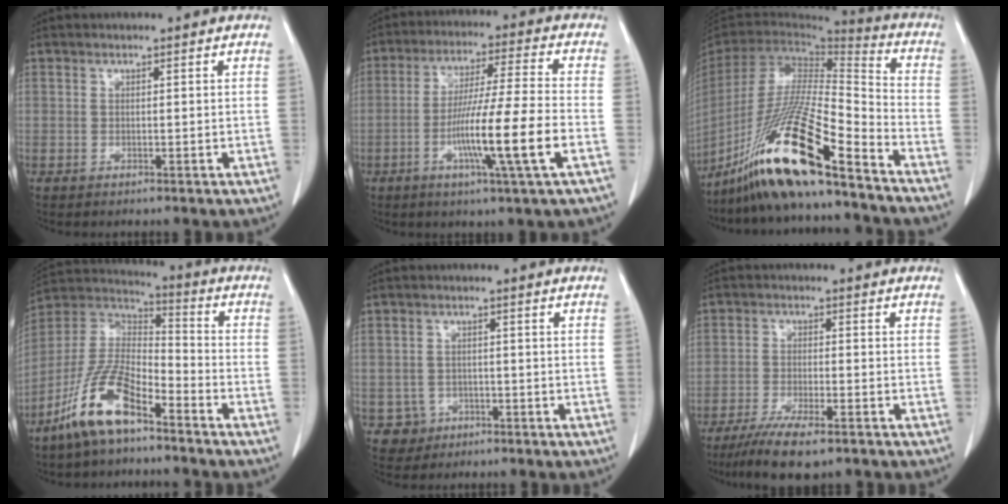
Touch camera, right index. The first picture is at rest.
{"total": 12.9, "force": [-4.1, -1.1, 12.2], "torque": [-0.221, -0.009, -0.075]}
{"total": 21.3, "force": [-15.0, 1.0, 15.1], "torque": [-0.313, -0.044, -0.281]}
{"total": 13.0, "force": [-8.5, 3.8, 9.0], "torque": [-0.193, 0.006, -0.167]}
{"total": 3.2, "force": [-1.4, 2.9, -0.3], "torque": [0.011, 0.014, -0.020]}
{"total": 9.1, "force": [-6.7, 1.3, 5.9], "torque": [-0.096, -0.020, -0.108]}